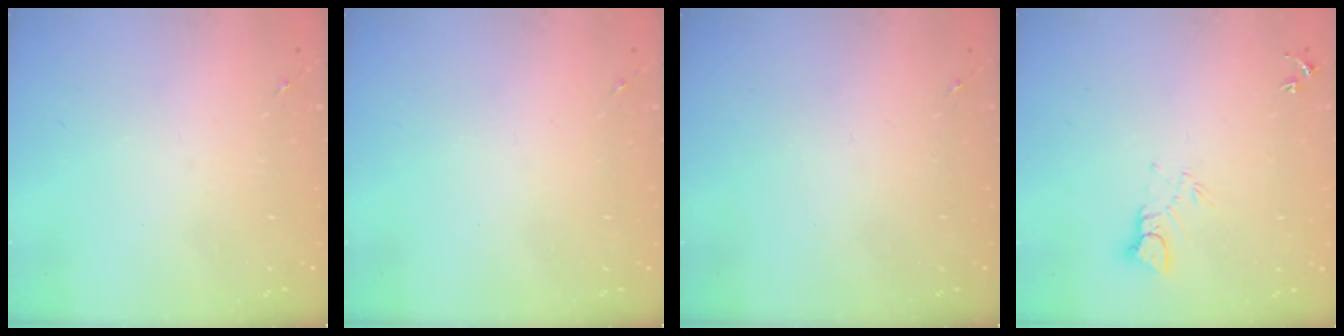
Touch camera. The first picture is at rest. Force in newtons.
{"total": 0.0}
{"total": 0.0}
{"total": 4.7, "press": 4.7, "slide": 0.3}